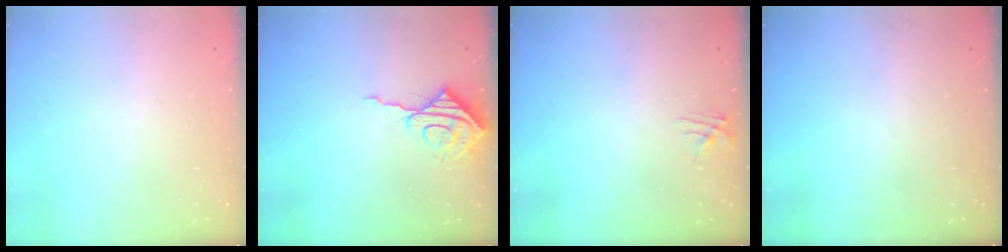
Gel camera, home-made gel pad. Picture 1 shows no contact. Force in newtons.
{"total": 8.6, "press": 8.6, "slide": 0.7}
{"total": 4.1, "press": 4.0, "slide": 0.4}
{"total": 0.0}